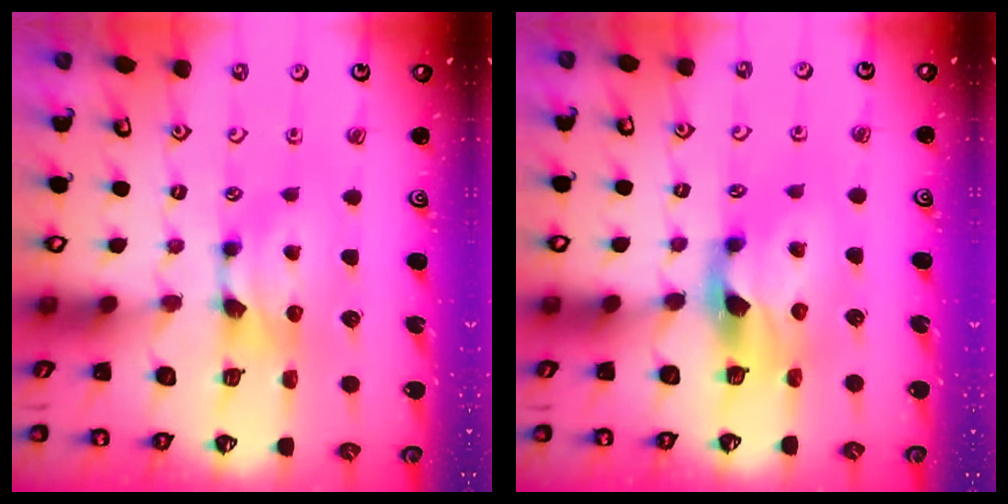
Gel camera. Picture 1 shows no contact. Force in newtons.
{"total": 2.2, "press": 1.7, "slide": 1.4}